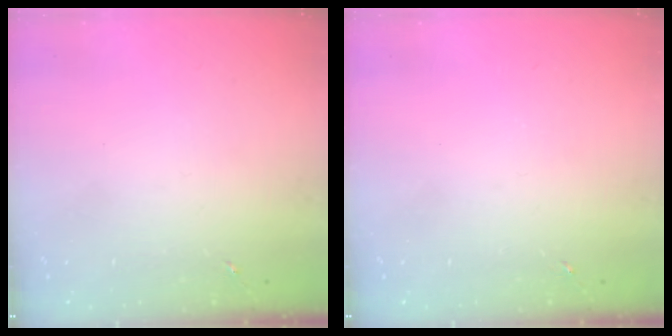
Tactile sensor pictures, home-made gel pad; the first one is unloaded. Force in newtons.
{"total": 0.0}